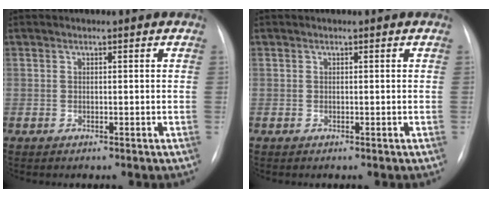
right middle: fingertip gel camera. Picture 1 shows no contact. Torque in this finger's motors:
{"motor_torque": [0.00, 0.00, 0.00, 0.00]}